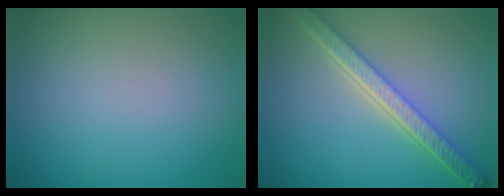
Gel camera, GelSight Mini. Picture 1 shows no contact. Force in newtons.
{"total": 5.4, "press": 4.2, "slide": 3.4}